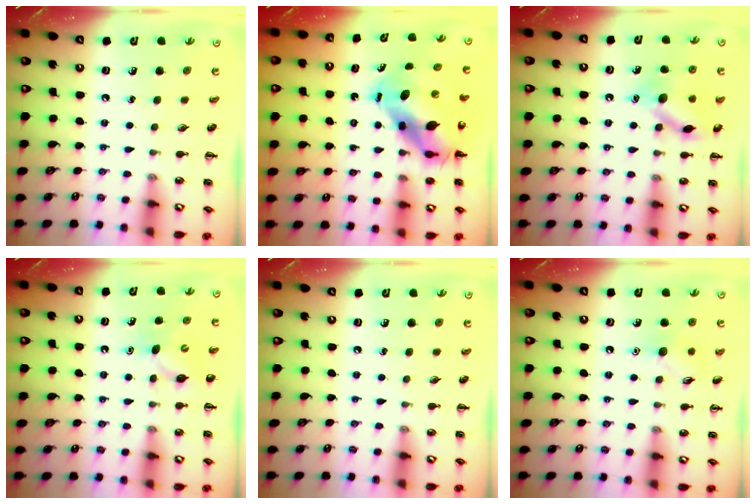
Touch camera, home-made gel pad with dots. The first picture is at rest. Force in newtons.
{"total": 11.4, "press": 11.0, "slide": 2.8}
{"total": 13.0, "press": 13.0, "slide": 0.8}
{"total": 6.8, "press": 6.6, "slide": 1.6}
{"total": 0.0}
{"total": 7.5, "press": 7.3, "slide": 1.4}